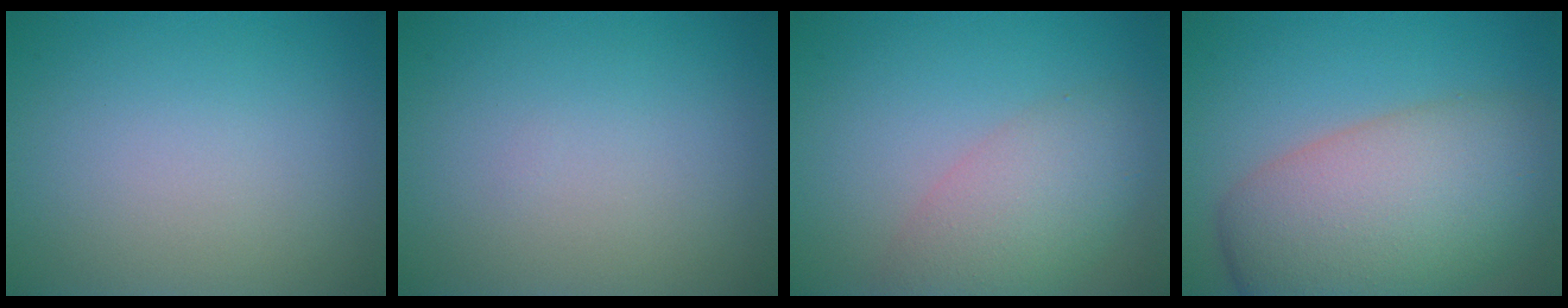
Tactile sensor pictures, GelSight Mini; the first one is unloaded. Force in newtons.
{"total": 0.0}
{"total": 4.9, "press": 4.9, "slide": 0.2}
{"total": 10.8, "press": 10.8, "slide": 0.4}